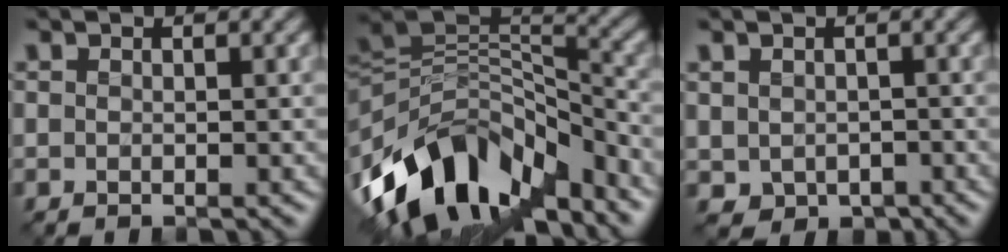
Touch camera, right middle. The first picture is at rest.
{"total": 12.8, "force": [-7.6, 6.6, 7.8], "torque": [-0.150, 0.015, -0.140]}
{"total": 2.0, "force": [-0.5, 1.7, 0.8], "torque": [-0.020, -0.010, -0.004]}